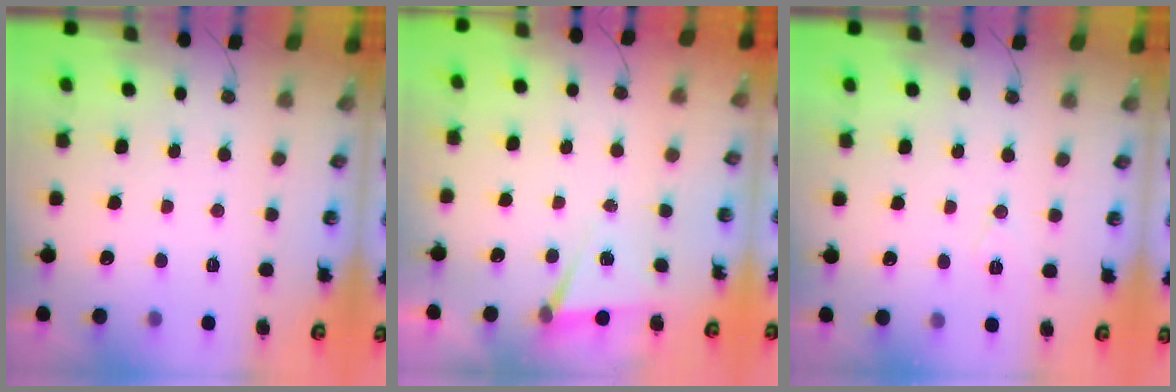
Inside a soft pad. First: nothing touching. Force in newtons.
{"total": 5.3, "press": 2.5, "slide": 4.6}
{"total": 6.2, "press": 4.1, "slide": 4.6}